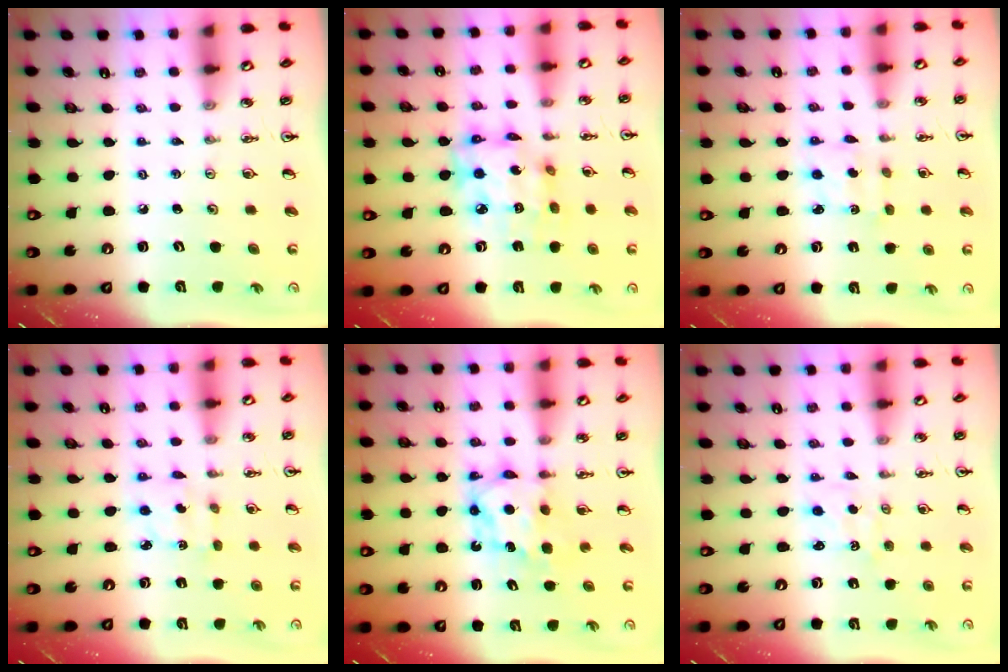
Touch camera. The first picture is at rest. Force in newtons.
{"total": 13.3, "press": 13.2, "slide": 1.5}
{"total": 2.6, "press": 2.6, "slide": 0.6}
{"total": 2.5, "press": 2.5, "slide": 0.2}
{"total": 6.1, "press": 6.1, "slide": 0.6}
{"total": 1.0, "press": 0.9, "slide": 0.3}